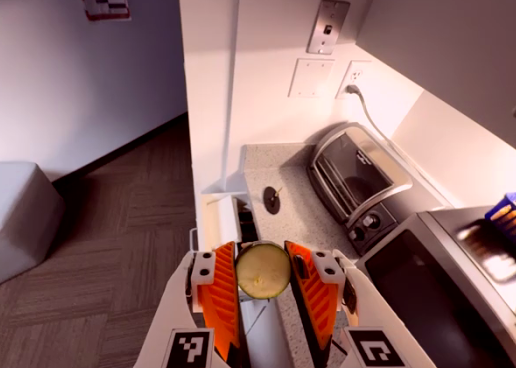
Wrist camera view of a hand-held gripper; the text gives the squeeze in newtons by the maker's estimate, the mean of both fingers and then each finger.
{"total": 10.1, "left": 10.1, "right": 10.1}